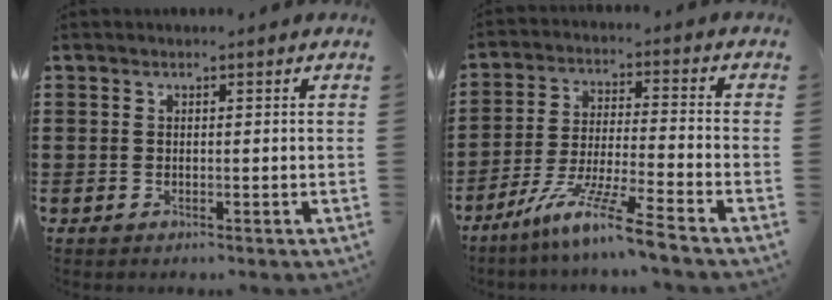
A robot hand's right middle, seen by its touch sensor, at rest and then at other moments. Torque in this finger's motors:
{"motor_torque": [2.14, 0.00, 0.38, 0.21]}